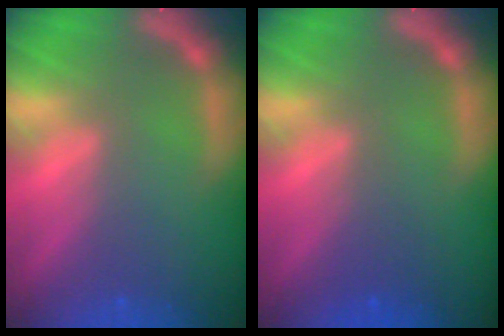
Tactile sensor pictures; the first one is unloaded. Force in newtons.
{"total": 1.5}